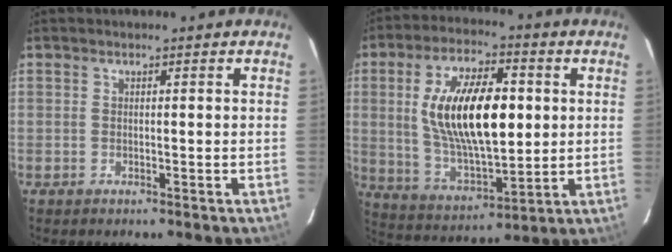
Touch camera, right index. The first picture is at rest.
{"total": 19.5, "force": [2.7, 8.4, 17.3], "torque": [-0.320, 0.006, 0.062]}